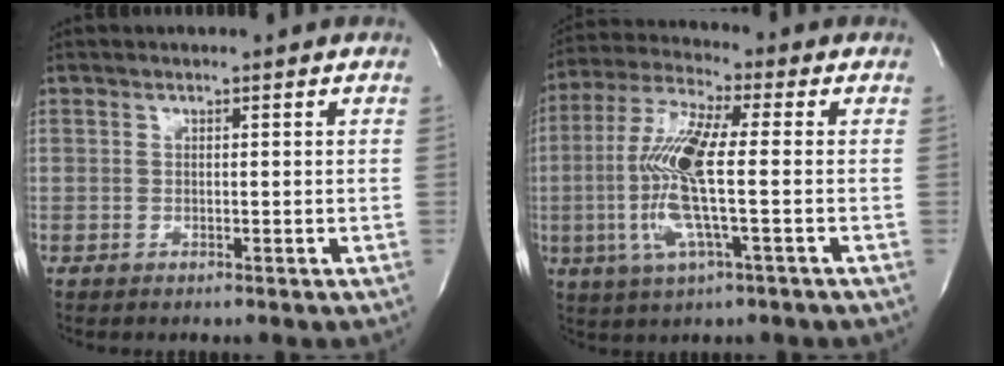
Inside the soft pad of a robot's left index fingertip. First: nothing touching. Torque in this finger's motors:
{"motor_torque": [1.28, 0.87, 0.40, 0.21]}